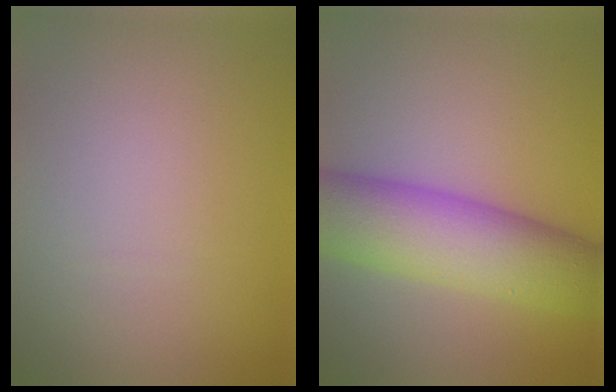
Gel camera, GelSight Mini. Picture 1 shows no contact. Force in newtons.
{"total": 9.9, "press": 9.9, "slide": 0.3}